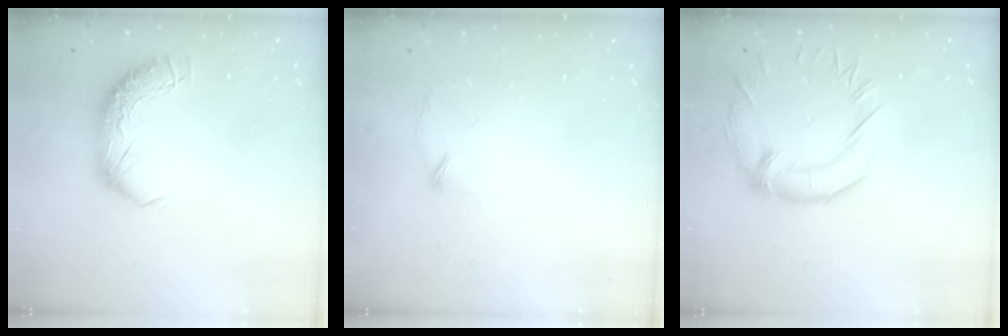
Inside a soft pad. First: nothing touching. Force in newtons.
{"total": 6.8, "press": 6.7, "slide": 0.9}
{"total": 1.3, "press": 0.7, "slide": 1.1}